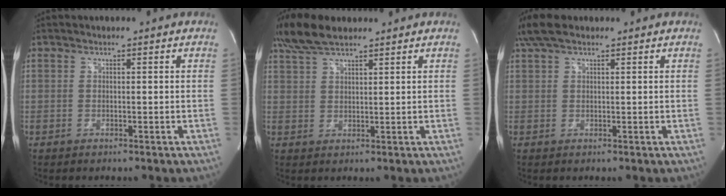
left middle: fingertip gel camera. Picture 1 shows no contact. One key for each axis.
{"total": 6.8, "fx": 5.5, "fy": 1.7, "fz": 3.7, "tx": -0.085, "ty": 0.024, "tz": 0.109}
{"total": 4.8, "fx": 3.5, "fy": 1.7, "fz": 2.8, "tx": -0.068, "ty": 0.029, "tz": 0.071}